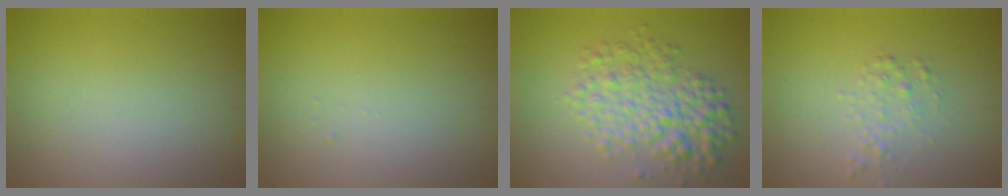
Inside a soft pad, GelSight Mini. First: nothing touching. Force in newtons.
{"total": 0.0}
{"total": 4.8, "press": 4.8, "slide": 0.0}
{"total": 1.4, "press": 1.4, "slide": 0.1}